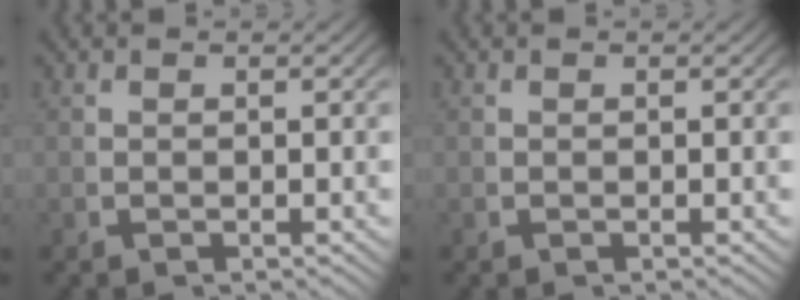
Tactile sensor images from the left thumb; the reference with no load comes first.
{"total": 0.0}